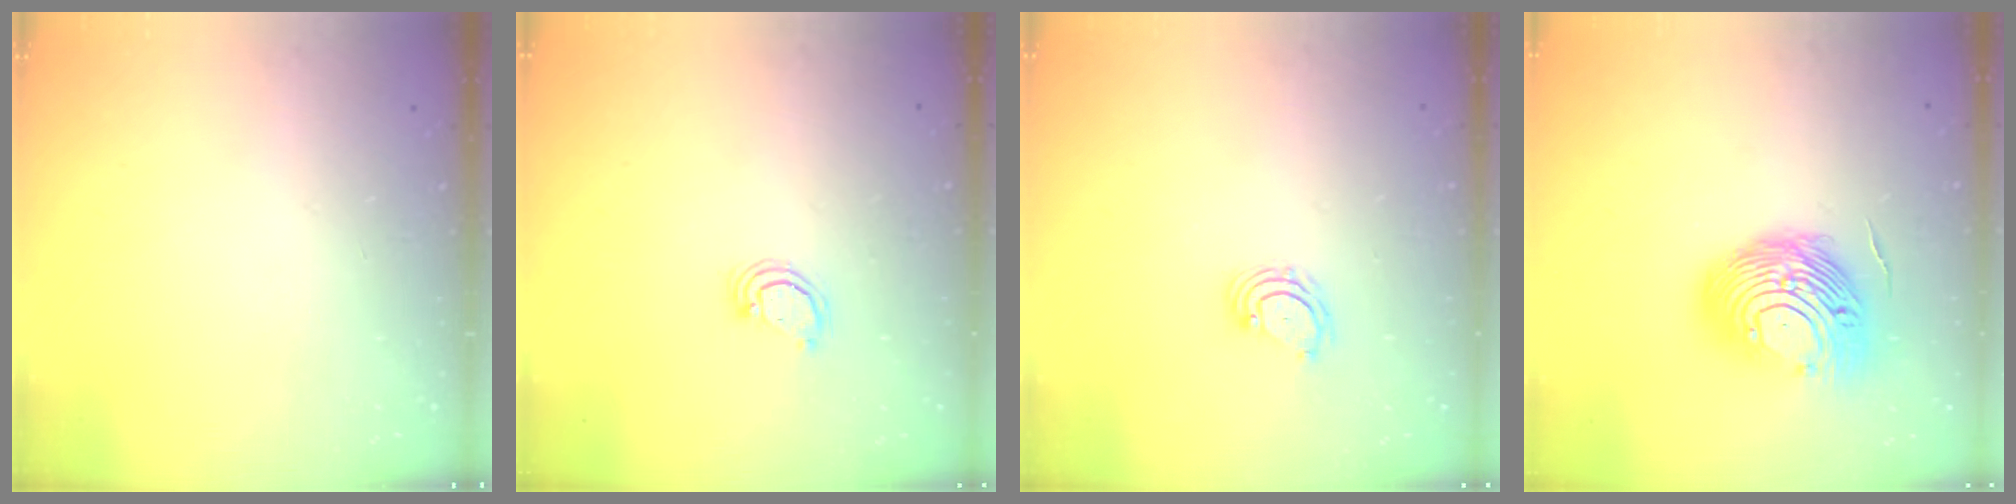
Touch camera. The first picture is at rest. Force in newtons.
{"total": 2.3, "press": 2.3, "slide": 0.3}
{"total": 2.8, "press": 2.8, "slide": 0.3}
{"total": 15.5, "press": 14.6, "slide": 5.1}